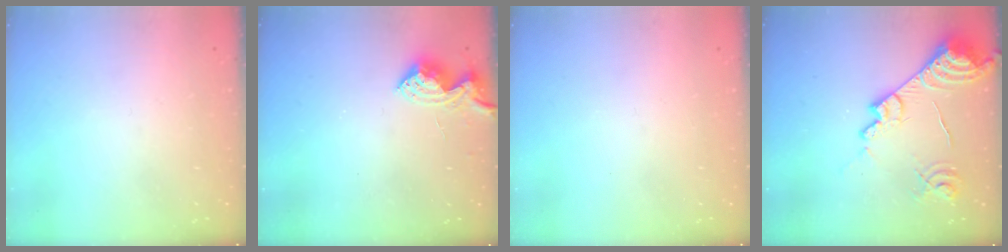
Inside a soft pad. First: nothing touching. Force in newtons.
{"total": 8.6, "press": 8.6, "slide": 0.7}
{"total": 0.0}
{"total": 17.1, "press": 17.0, "slide": 1.8}